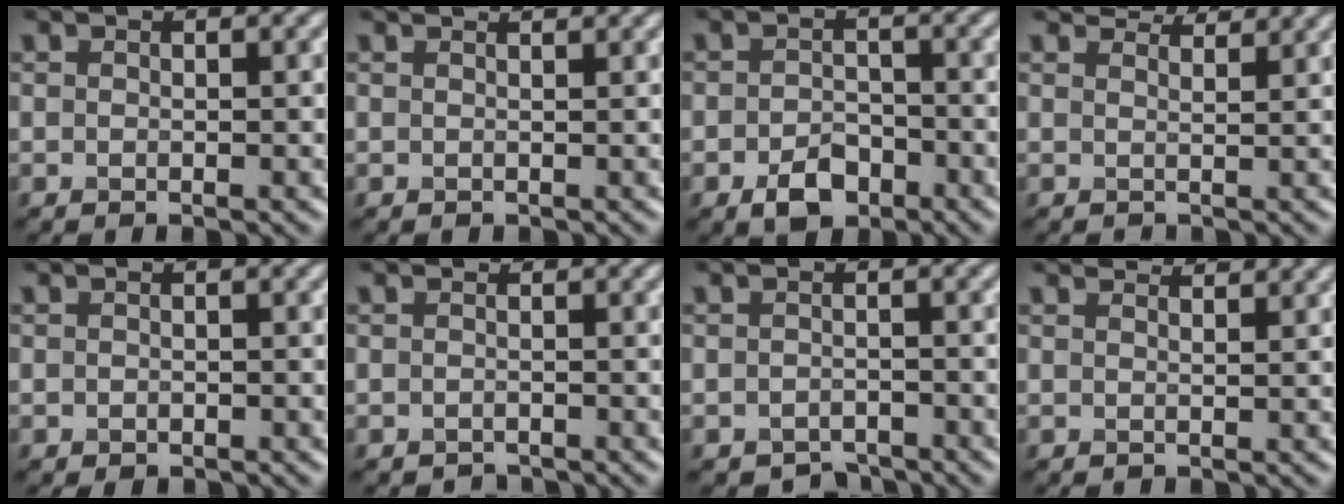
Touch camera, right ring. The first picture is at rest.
{"total": 1.9, "force": [1.7, 0.4, 0.6], "torque": [-0.005, 0.003, 0.017]}
{"total": 3.4, "force": [-2.0, 2.1, 1.7], "torque": [-0.028, -0.002, -0.040]}
{"total": 4.3, "force": [4.2, 0.6, 1.0], "torque": [-0.032, 0.008, 0.052]}
{"total": 0.6, "force": [-0.5, 0.3, 0.0], "torque": [0.000, -0.004, -0.007]}
{"total": 1.3, "force": [-1.2, 0.5, -0.3], "torque": [0.010, -0.006, -0.026]}
{"total": 2.0, "force": [-1.9, 0.6, 0.0], "torque": [0.005, -0.002, -0.031]}
{"total": 3.6, "force": [3.5, 0.5, 0.9], "torque": [-0.019, 0.010, 0.041]}